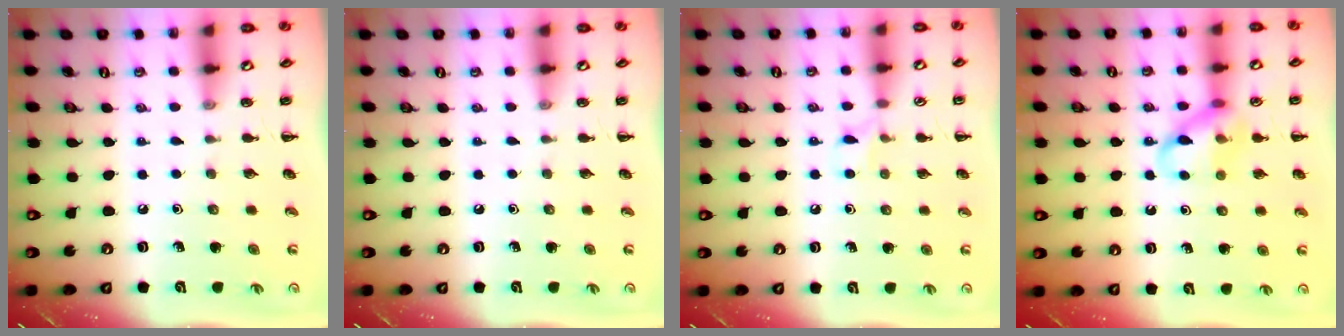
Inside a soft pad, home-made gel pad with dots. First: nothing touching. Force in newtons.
{"total": 0.0}
{"total": 5.0, "press": 4.8, "slide": 1.5}
{"total": 11.5, "press": 11.4, "slide": 1.3}